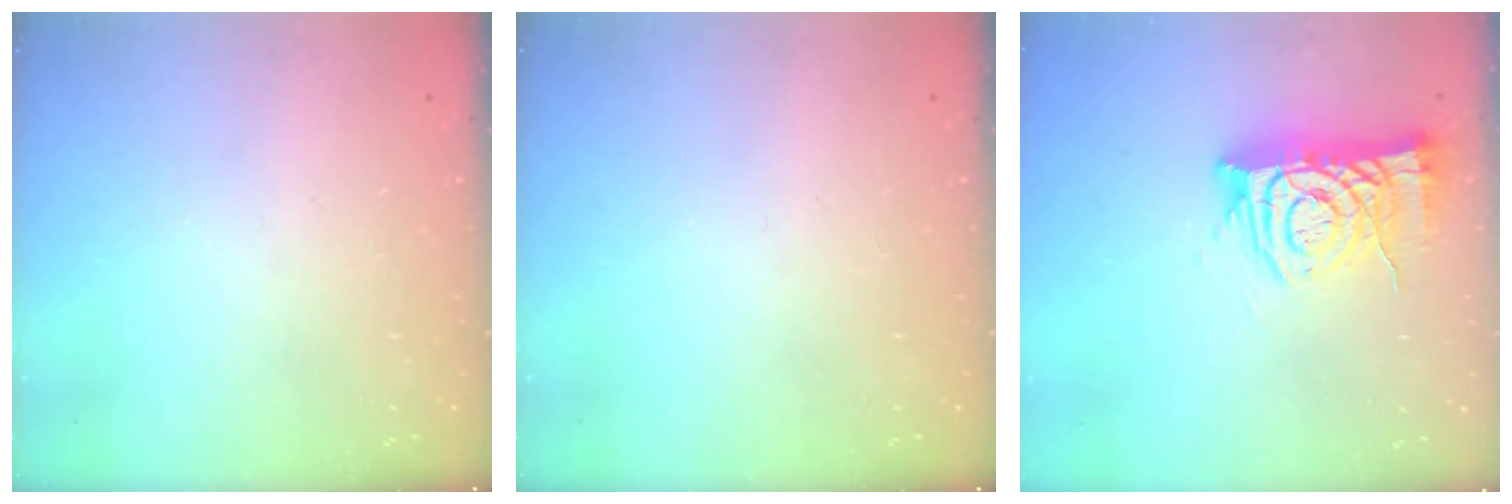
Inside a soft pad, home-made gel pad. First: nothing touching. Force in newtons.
{"total": 0.0}
{"total": 11.9, "press": 11.9, "slide": 1.3}